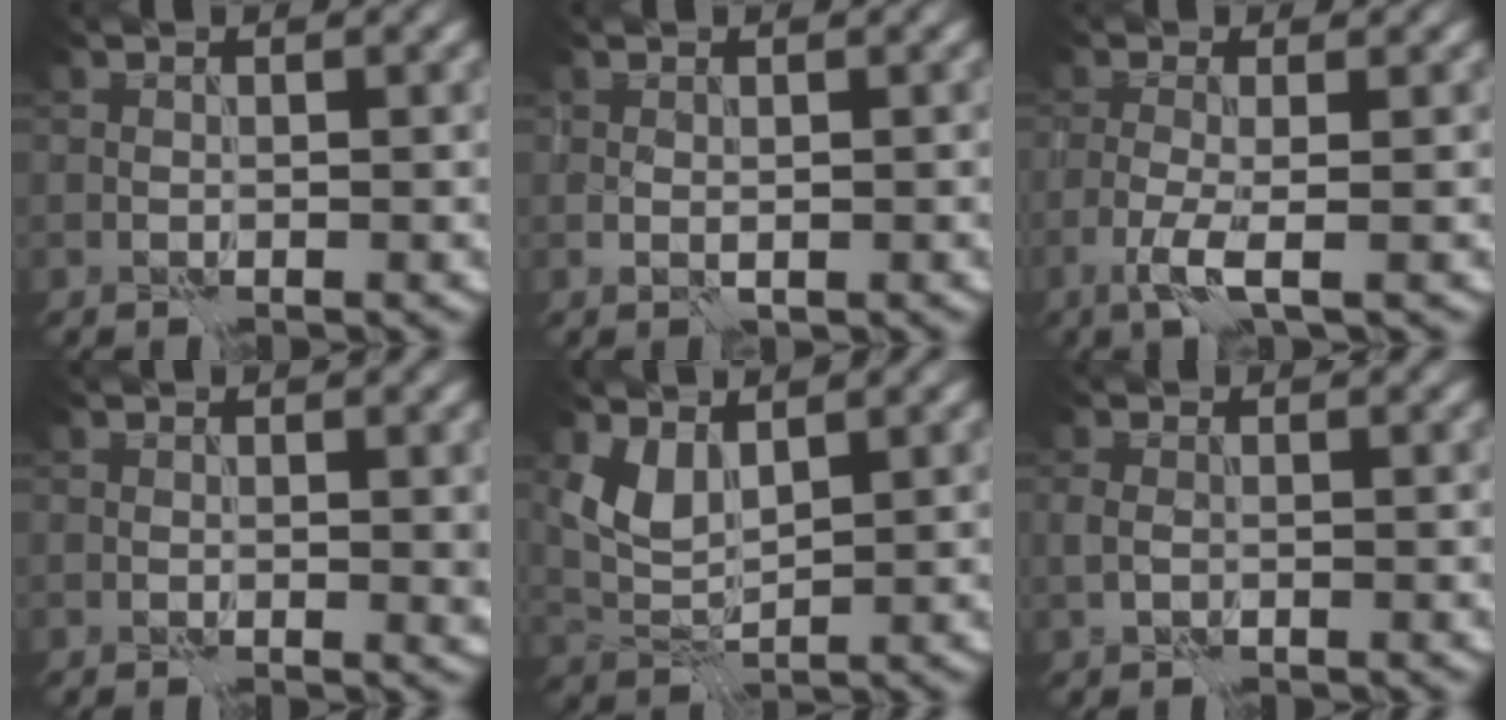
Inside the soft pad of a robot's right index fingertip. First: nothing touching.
{"total": 0.8, "force": [-0.1, 0.5, 0.7], "torque": [-0.015, -0.003, 0.002]}
{"total": 2.7, "force": [-1.1, 0.1, 2.5], "torque": [-0.054, 0.000, -0.028]}
{"total": 1.1, "force": [0.0, 0.5, 1.0], "torque": [-0.011, -0.003, 0.000]}
{"total": 2.7, "force": [1.9, 1.0, 1.7], "torque": [-0.044, -0.006, 0.046]}
{"total": 0.9, "force": [-0.4, 0.5, 0.7], "torque": [-0.021, 0.000, -0.007]}